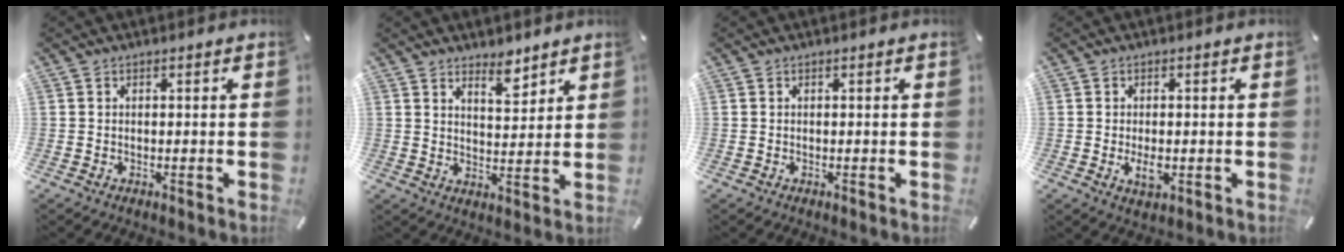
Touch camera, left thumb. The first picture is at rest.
{"total": 5.5, "force": [4.8, 2.0, 1.8], "torque": [-0.008, -0.040, 0.082]}
{"total": 0.0}
{"total": 4.1, "force": [-0.7, 2.1, 3.4], "torque": [-0.074, -0.009, -0.017]}